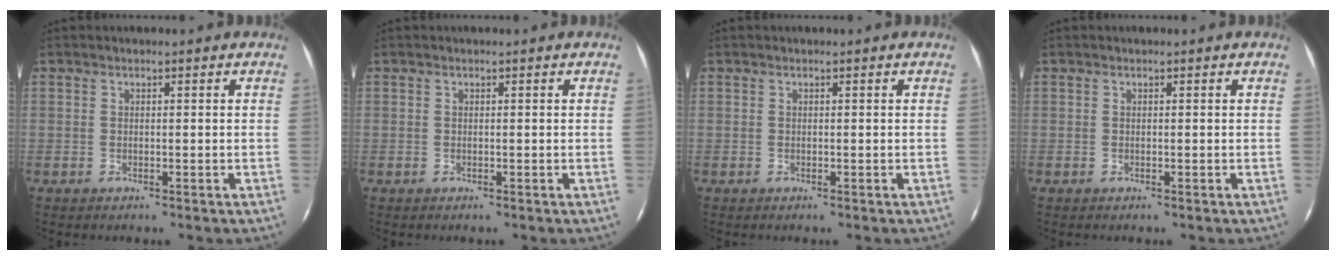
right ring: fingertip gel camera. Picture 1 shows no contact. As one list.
[{"total": 0.0}, {"total": 0.0}, {"total": 0.0}]